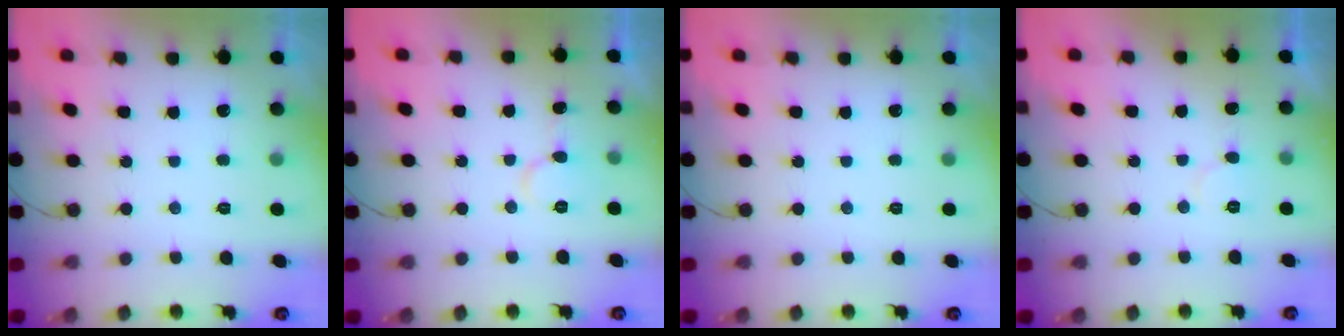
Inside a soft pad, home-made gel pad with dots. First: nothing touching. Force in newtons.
{"total": 7.4, "press": 7.4, "slide": 0.5}
{"total": 0.0}
{"total": 4.8, "press": 4.7, "slide": 0.4}